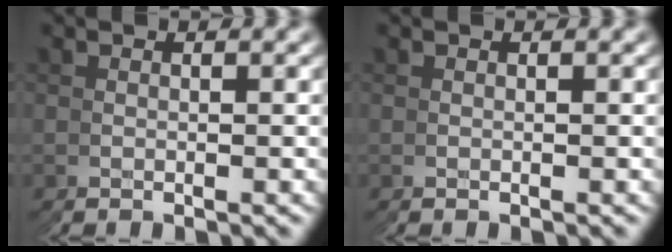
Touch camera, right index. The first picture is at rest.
{"total": 0.0}